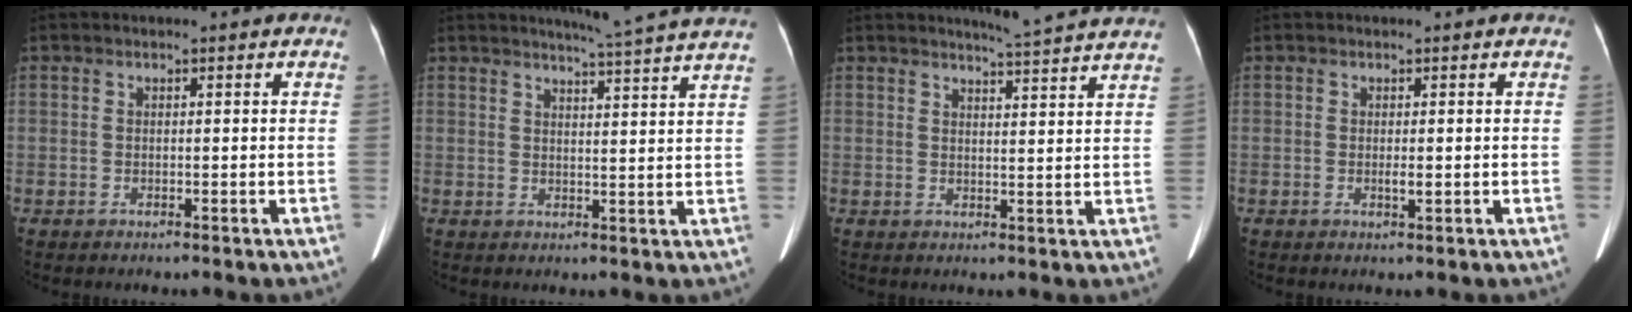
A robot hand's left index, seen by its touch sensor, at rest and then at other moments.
{"total": 11.6, "force": [10.7, -1.7, 4.3], "torque": [-0.065, -0.029, 0.118]}
{"total": 8.7, "force": [8.2, -1.2, 2.6], "torque": [-0.044, -0.010, 0.091]}
{"total": 1.0, "force": [0.0, 0.2, 0.9], "torque": [-0.018, -0.001, 0.000]}